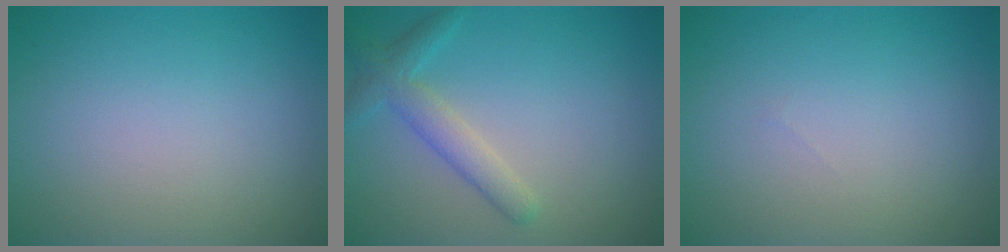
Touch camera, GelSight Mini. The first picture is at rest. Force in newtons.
{"total": 2.9, "press": 2.9, "slide": 0.1}
{"total": 0.0}